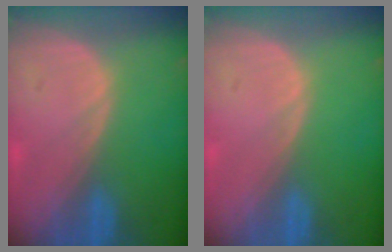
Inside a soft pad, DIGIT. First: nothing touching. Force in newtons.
{"total": 0.0}